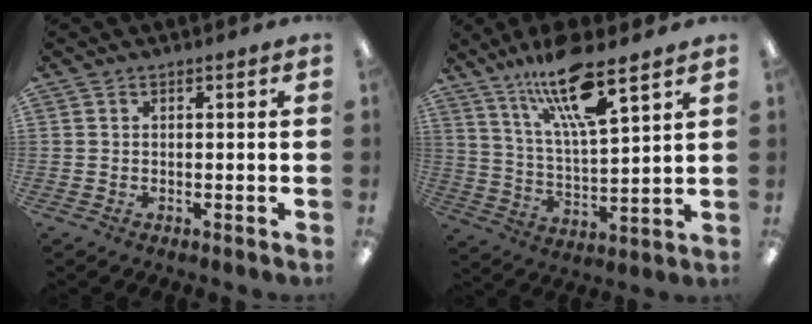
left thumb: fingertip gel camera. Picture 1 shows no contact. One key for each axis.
{"total": 15.5, "fx": 11.0, "fy": 3.5, "fz": 10.3, "tx": -0.193, "ty": -0.052, "tz": 0.184}